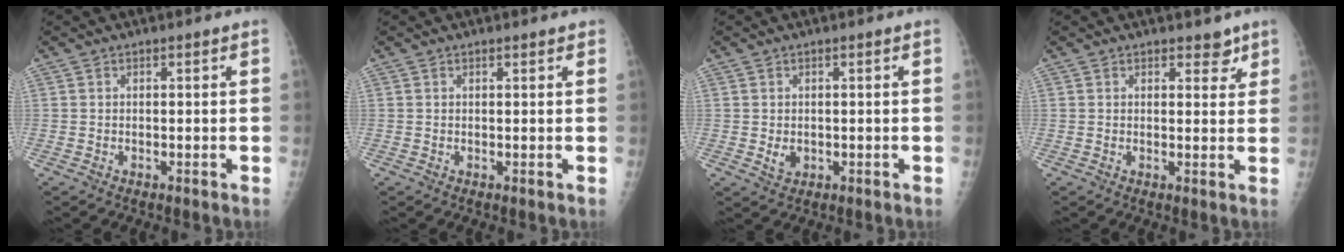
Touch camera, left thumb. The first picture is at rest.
{"total": 1.0, "force": [0.7, 0.3, 0.6], "torque": [-0.008, -0.001, 0.008]}
{"total": 2.2, "force": [-0.1, 1.7, 1.4], "torque": [-0.017, -0.002, 0.004]}
{"total": 3.0, "force": [2.2, 1.6, 1.4], "torque": [0.004, -0.012, 0.027]}